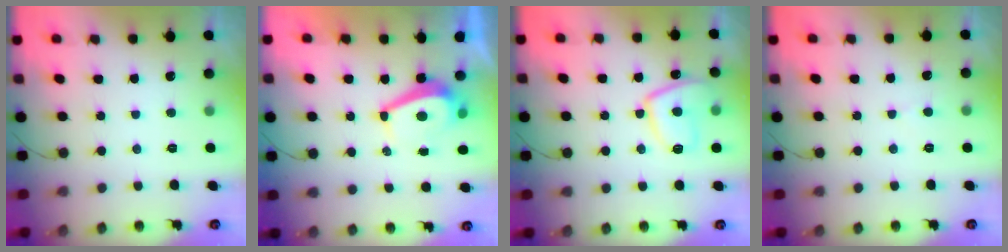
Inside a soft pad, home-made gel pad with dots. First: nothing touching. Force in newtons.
{"total": 5.4, "press": 5.4, "slide": 0.4}
{"total": 10.0, "press": 9.9, "slide": 1.1}
{"total": 2.9, "press": 2.9, "slide": 0.5}